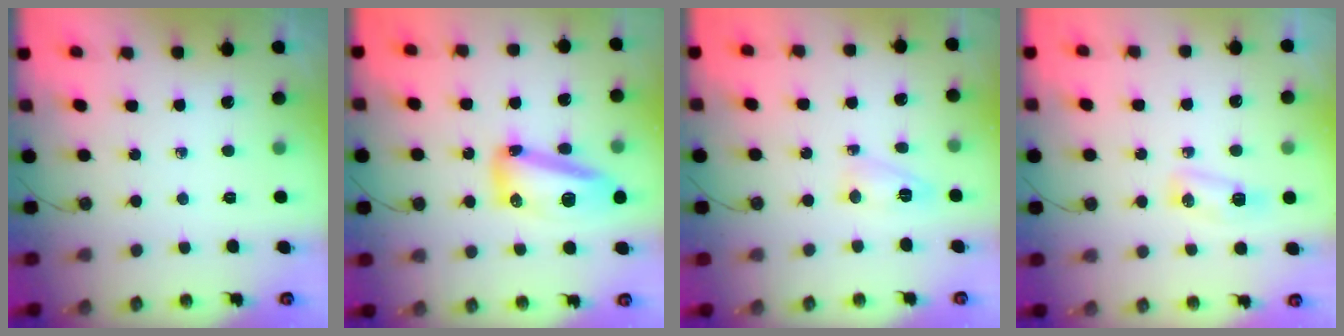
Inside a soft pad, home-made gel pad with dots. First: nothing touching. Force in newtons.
{"total": 13.7, "press": 13.7, "slide": 1.2}
{"total": 4.5, "press": 4.5, "slide": 0.6}
{"total": 5.4, "press": 5.3, "slide": 0.5}